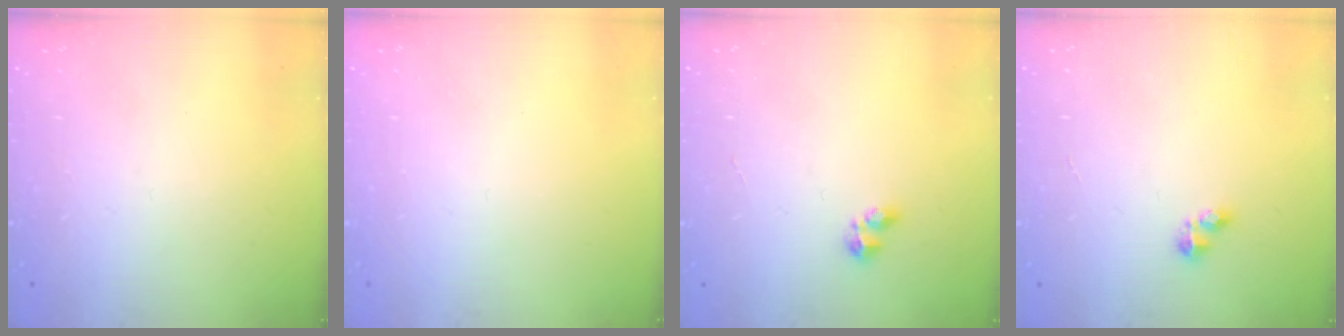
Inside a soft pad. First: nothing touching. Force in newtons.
{"total": 0.0}
{"total": 3.1, "press": 3.0, "slide": 1.0}
{"total": 2.8, "press": 2.8, "slide": 0.4}